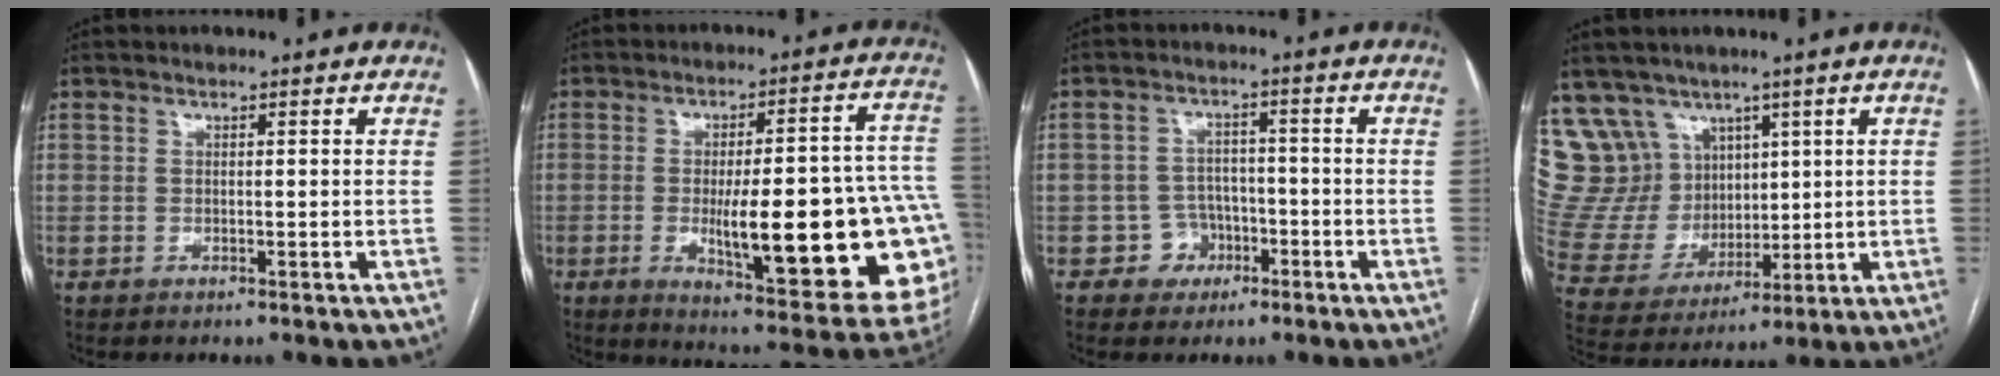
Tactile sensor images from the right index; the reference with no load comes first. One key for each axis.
{"total": 26.3, "fx": -4.6, "fy": 5.3, "fz": 25.3, "tx": -0.256, "ty": 0.006, "tz": -0.048}
{"total": 4.4, "fx": -2.0, "fy": 3.9, "fz": 0.4, "tx": 0.007, "ty": 0.016, "tz": -0.030}
{"total": 14.2, "fx": 8.9, "fy": 10.7, "fz": 3.2, "tx": -0.084, "ty": 0.057, "tz": 0.198}